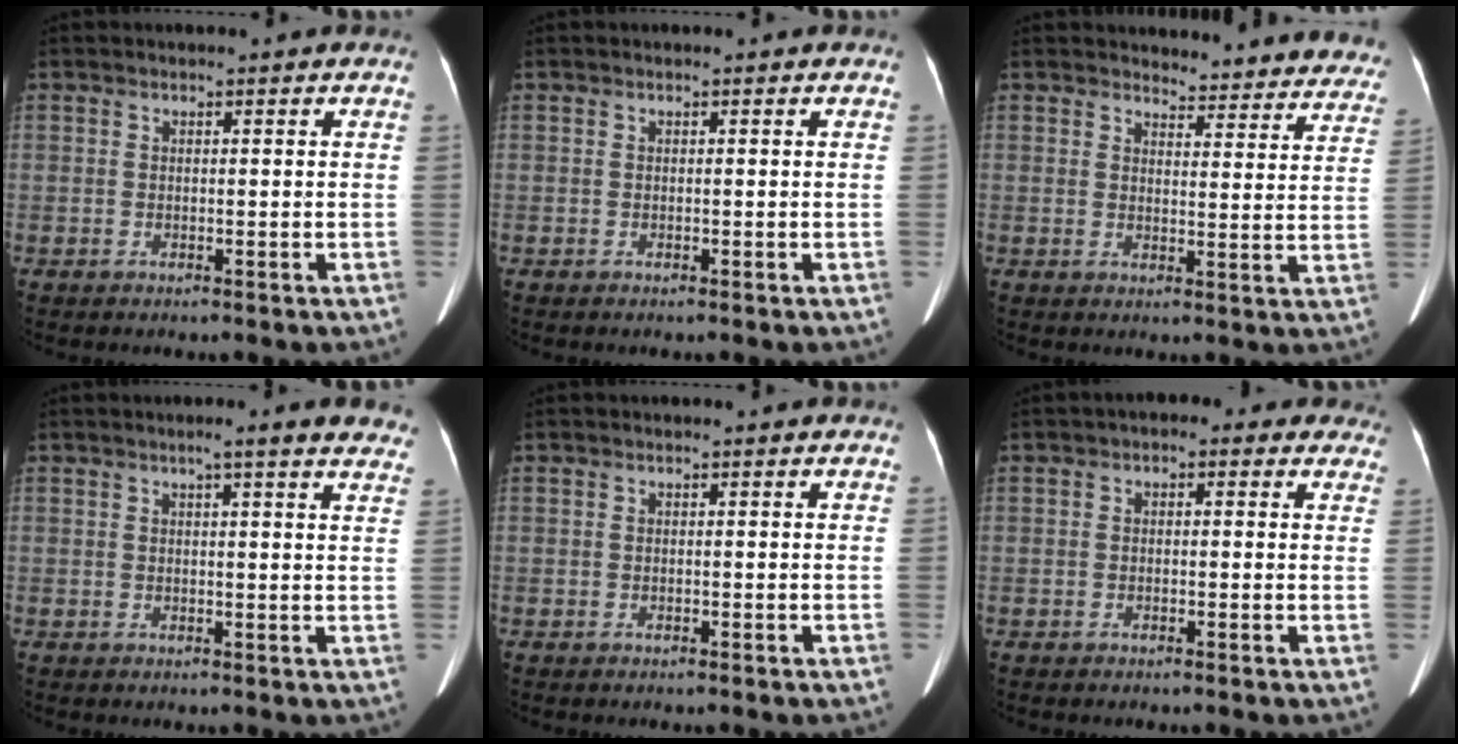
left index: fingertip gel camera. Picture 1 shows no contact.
{"total": 0.0}
{"total": 14.7, "force": [14.2, 3.4, 1.6], "torque": [0.027, -0.059, 0.130]}
{"total": 9.3, "force": [7.5, 1.1, 5.5], "torque": [-0.052, 0.006, 0.071]}
{"total": 0.0}
{"total": 5.3, "force": [3.4, 2.8, 3.0], "torque": [-0.019, 0.024, 0.025]}